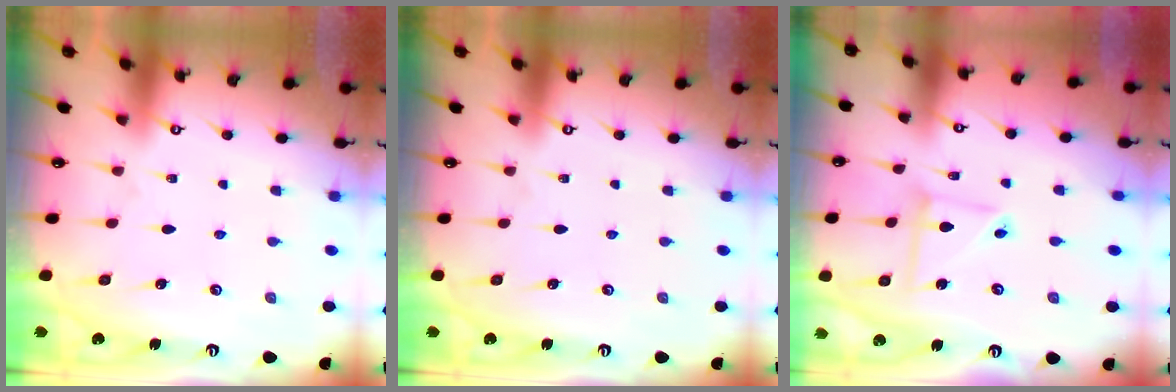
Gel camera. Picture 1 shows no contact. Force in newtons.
{"total": 0.0}
{"total": 6.3, "press": 6.3, "slide": 0.5}